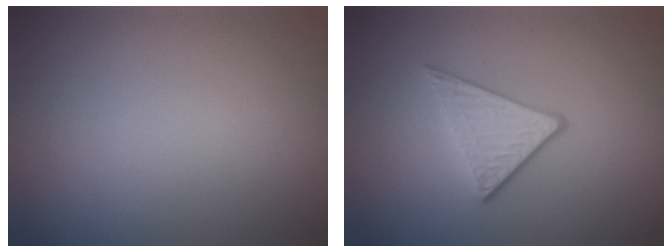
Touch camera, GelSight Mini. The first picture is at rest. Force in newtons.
{"total": 3.2, "press": 2.7, "slide": 1.8}